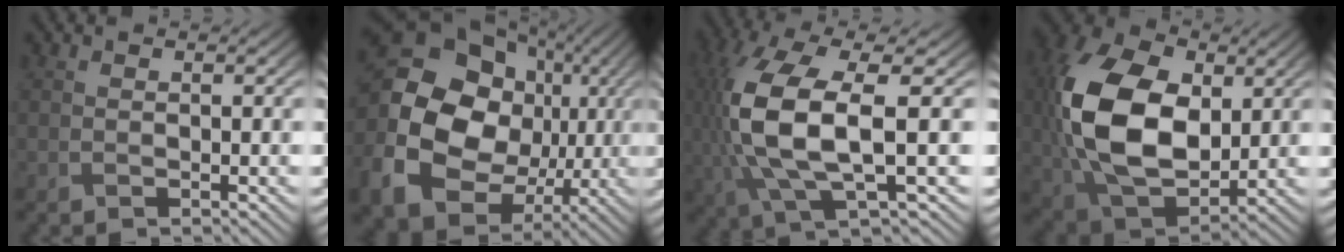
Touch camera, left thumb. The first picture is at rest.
{"total": 18.5, "force": [-2.4, 15.4, 10.0], "torque": [-0.243, -0.032, -0.039]}
{"total": 12.2, "force": [-0.2, 4.7, 11.2], "torque": [-0.267, -0.007, 0.002]}
{"total": 17.0, "force": [1.6, 11.2, 12.7], "torque": [-0.313, 0.004, 0.036]}